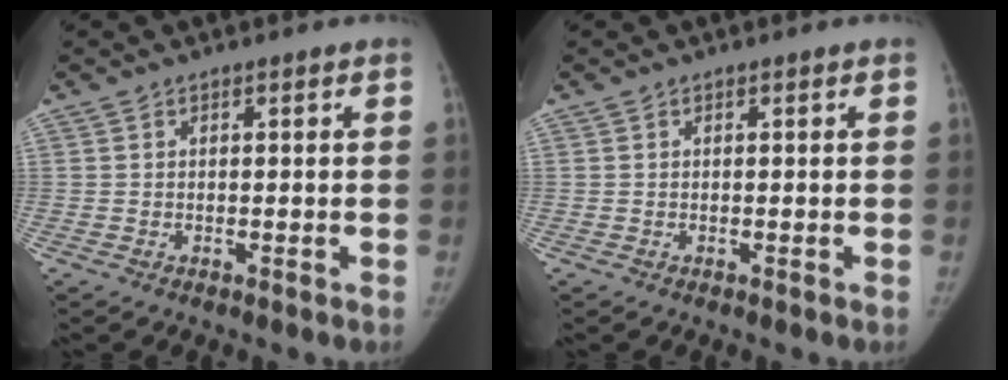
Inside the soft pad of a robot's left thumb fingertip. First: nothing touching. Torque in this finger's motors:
{"motor_torque": [0.01, 0.00, 0.26, -0.07, 0.00]}